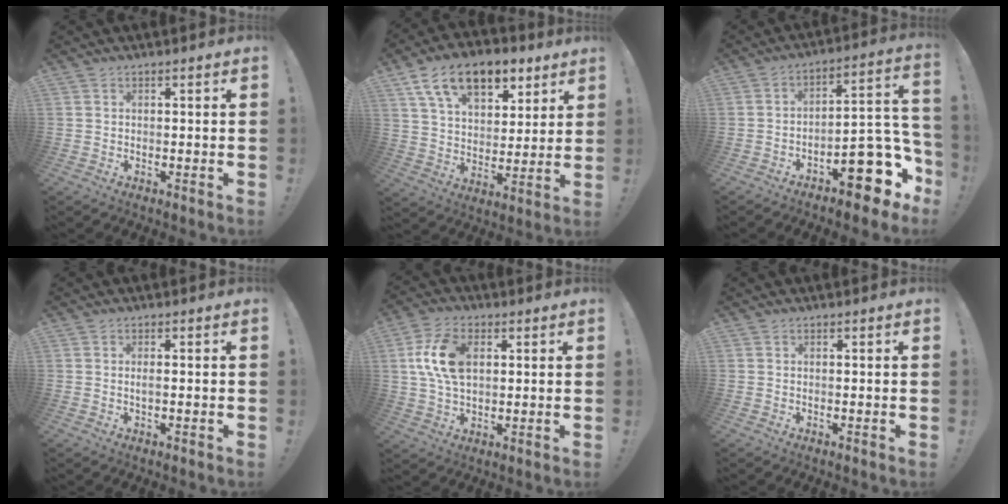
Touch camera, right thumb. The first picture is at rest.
{"total": 16.9, "force": [9.8, 9.8, 9.6], "torque": [-0.158, -0.046, 0.180]}
{"total": 17.0, "force": [-9.0, 7.4, 12.4], "torque": [-0.120, 0.050, -0.136]}
{"total": 1.4, "force": [-0.3, 0.1, 1.4], "torque": [-0.030, 0.003, -0.007]}
{"total": 13.3, "force": [3.0, 8.2, 10.1], "torque": [-0.188, 0.003, 0.053]}
{"total": 0.0}